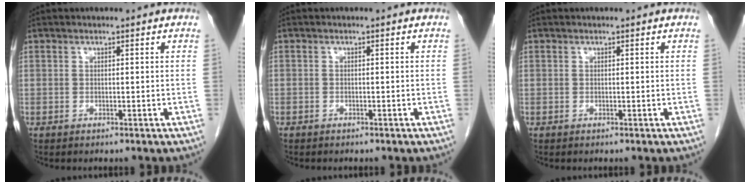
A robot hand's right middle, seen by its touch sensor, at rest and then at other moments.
{"total": 0.6, "force": [-0.5, 0.3, 0.1], "torque": [-0.008, 0.001, -0.009]}
{"total": 0.0}